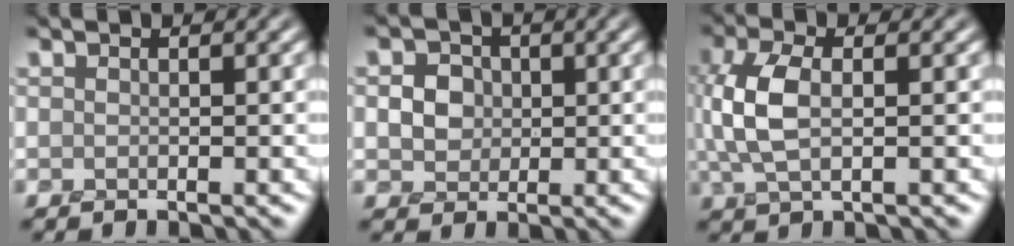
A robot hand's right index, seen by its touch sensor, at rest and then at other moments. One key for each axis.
{"total": 2.9, "fx": 0.1, "fy": 2.5, "fz": 1.3, "tx": -0.012, "ty": 0.001, "tz": -0.011}
{"total": 4.3, "fx": 0.3, "fy": 2.0, "fz": 3.8, "tx": -0.095, "ty": 0.003, "tz": 0.007}